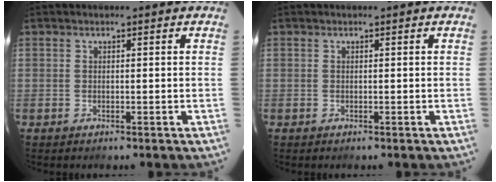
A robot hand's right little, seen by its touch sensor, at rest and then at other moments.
{"total": 0.0}